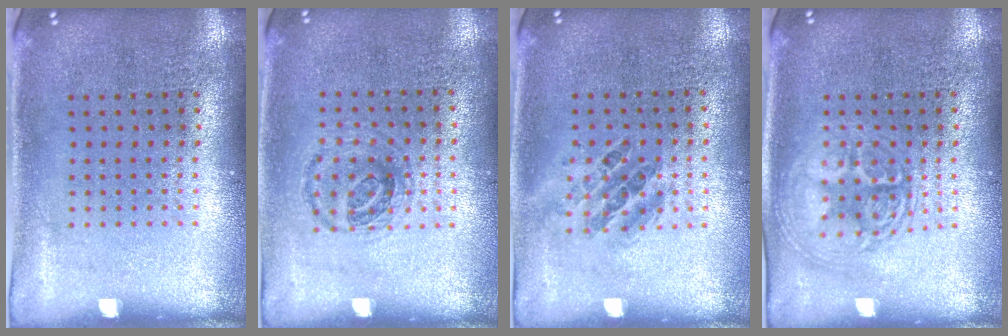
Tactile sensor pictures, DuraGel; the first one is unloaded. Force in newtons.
{"total": 0.9, "press": 0.8, "slide": 0.3}
{"total": 0.9, "press": 0.8, "slide": 0.4}
{"total": 2.5, "press": 2.5, "slide": 0.4}